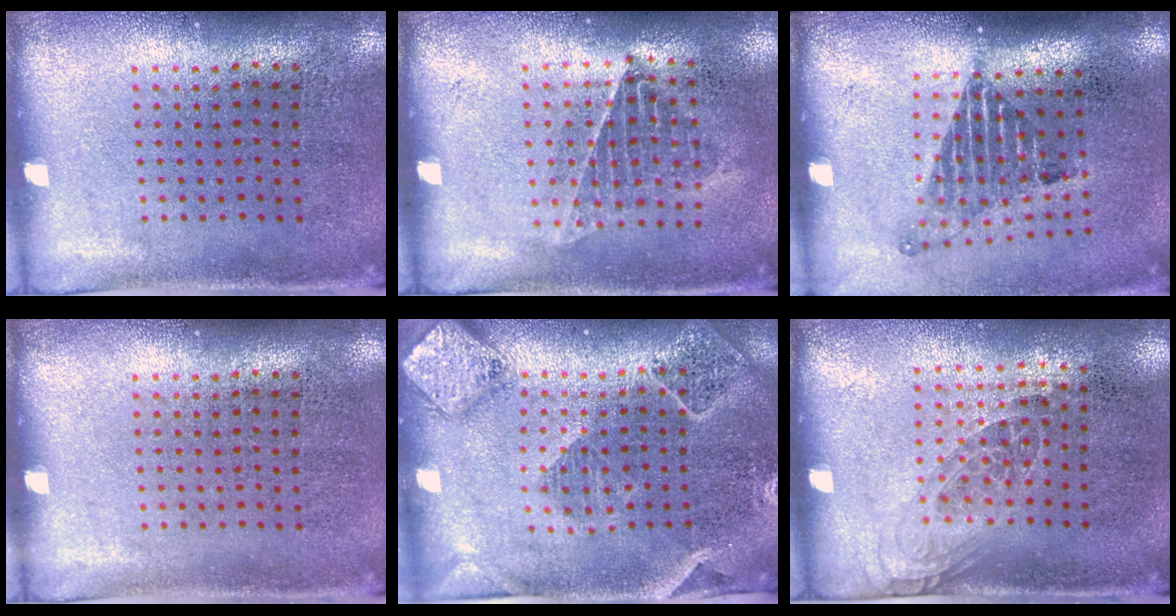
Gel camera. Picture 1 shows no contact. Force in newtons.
{"total": 1.0, "press": 1.0, "slide": 0.1}
{"total": 1.6, "press": 1.1, "slide": 1.2}
{"total": 0.0}
{"total": 2.3, "press": 2.1, "slide": 1.0}
{"total": 1.1, "press": 0.8, "slide": 0.7}